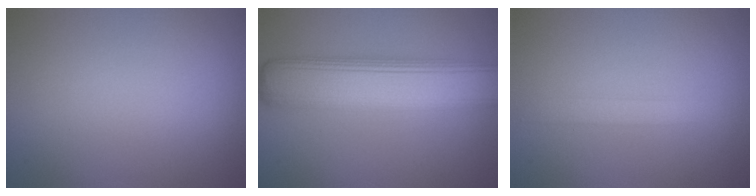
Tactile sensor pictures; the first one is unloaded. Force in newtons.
{"total": 9.4, "press": 9.4, "slide": 0.3}
{"total": 1.2, "press": 1.2, "slide": 0.0}